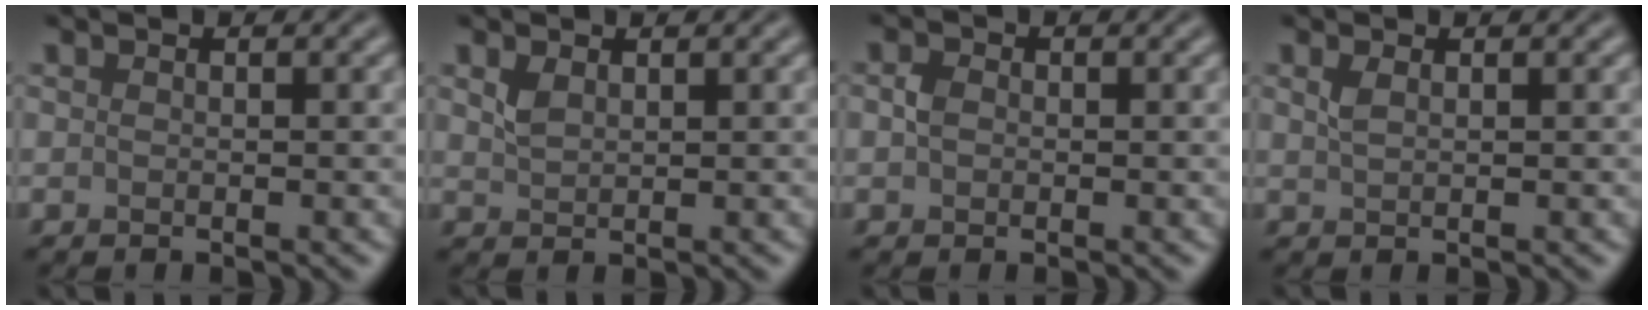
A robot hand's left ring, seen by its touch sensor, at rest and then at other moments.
{"total": 1.3, "force": [0.8, 0.7, 0.8], "torque": [-0.021, 0.001, 0.021]}
{"total": 1.3, "force": [0.0, 1.1, 0.7], "torque": [-0.015, 0.002, -0.004]}
{"total": 1.0, "force": [0.6, 0.4, 0.8], "torque": [-0.019, 0.002, 0.014]}